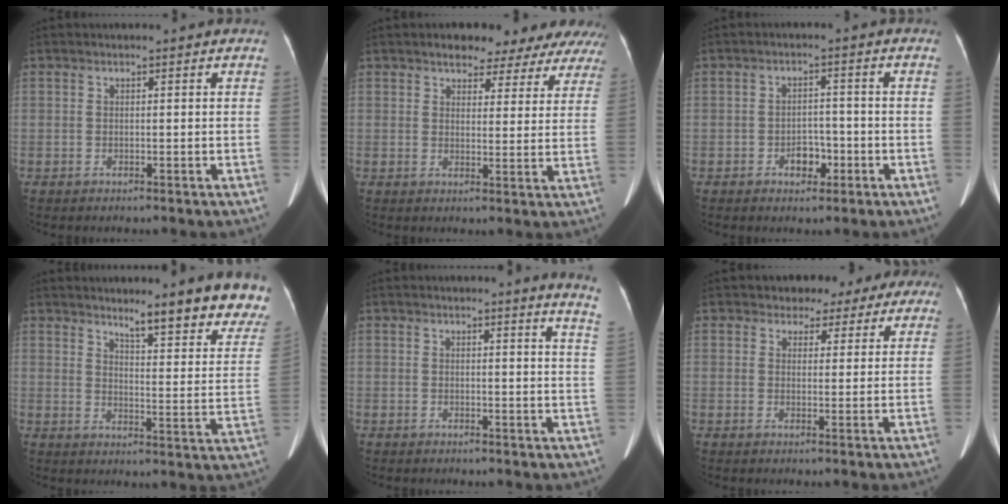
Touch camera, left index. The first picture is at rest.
{"total": 14.0, "force": [12.4, 4.6, 4.5], "torque": [-0.022, -0.012, 0.119]}
{"total": 3.6, "force": [-2.3, 2.2, 1.7], "torque": [-0.020, -0.012, -0.034]}
{"total": 13.6, "force": [12.1, 1.5, 6.0], "torque": [-0.042, -0.064, 0.129]}
{"total": 7.2, "force": [6.6, -1.2, 2.6], "torque": [-0.019, -0.085, 0.039]}
{"total": 7.0, "force": [5.1, 4.5, 1.3], "torque": [0.004, -0.002, 0.044]}